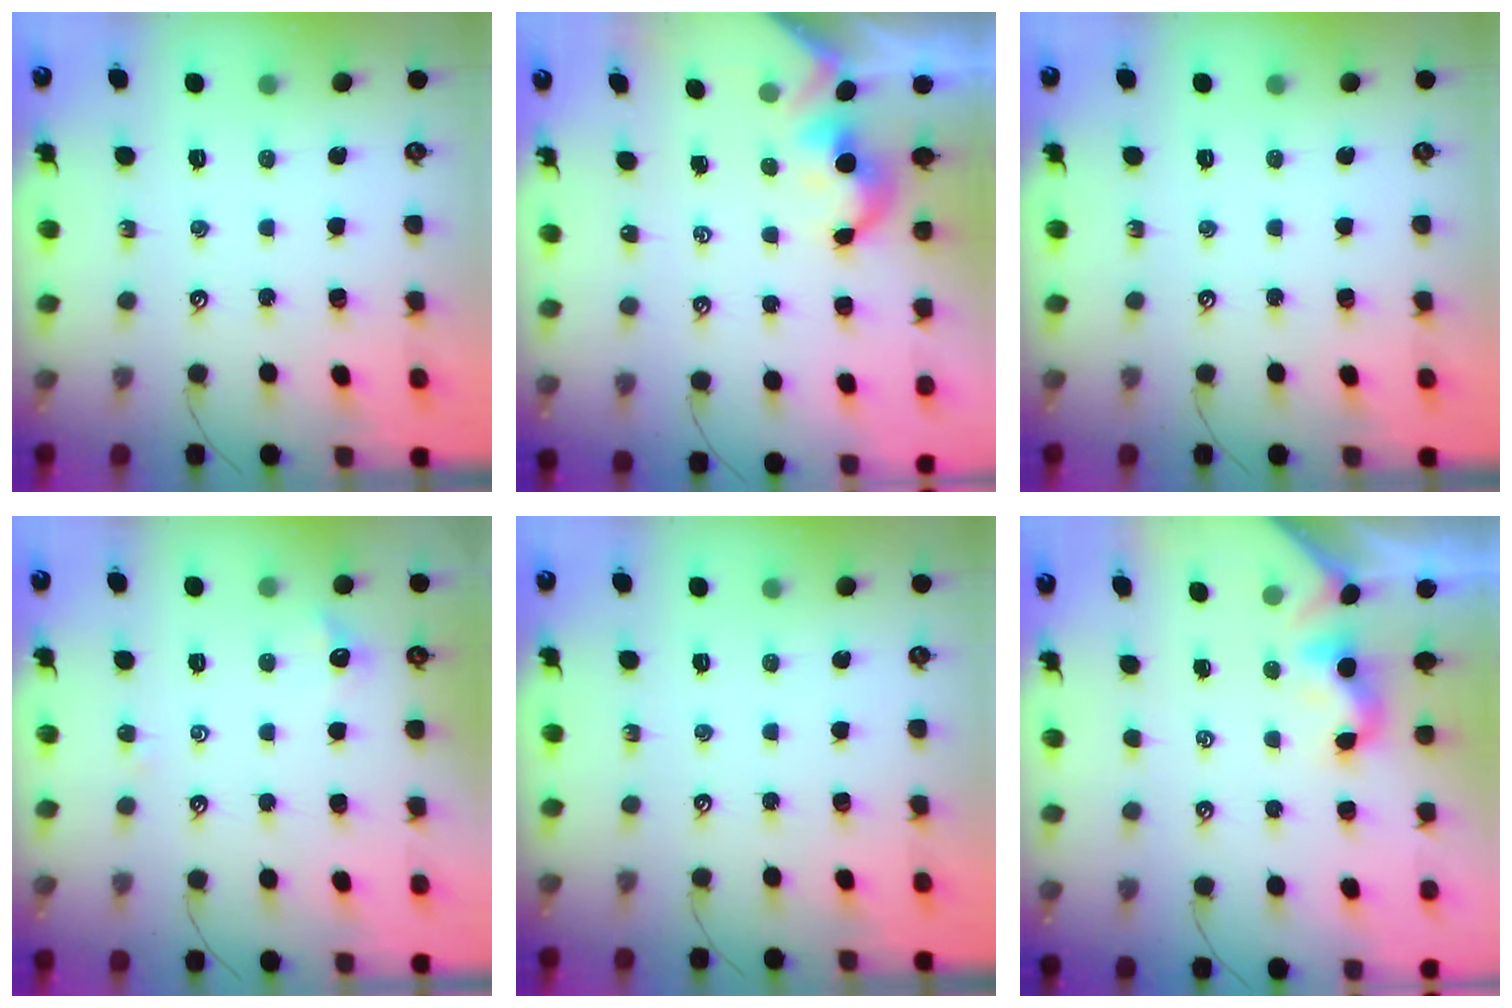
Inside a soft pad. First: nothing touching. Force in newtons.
{"total": 2.4, "press": 2.4, "slide": 0.3}
{"total": 0.0}
{"total": 1.1, "press": 1.0, "slide": 0.5}
{"total": 0.0}
{"total": 2.0, "press": 2.0, "slide": 0.5}